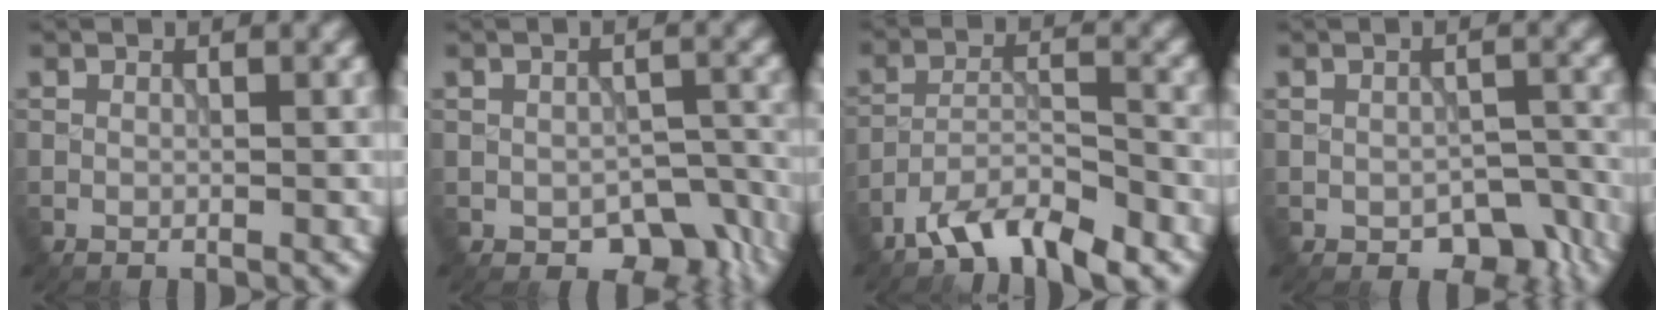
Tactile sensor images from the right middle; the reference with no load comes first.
{"total": 5.3, "force": [-2.6, 3.3, 3.2], "torque": [-0.035, -0.019, -0.030]}
{"total": 5.7, "force": [-4.6, 1.4, 3.2], "torque": [-0.055, 0.001, -0.086]}
{"total": 4.3, "force": [-2.2, 2.6, 2.6], "torque": [-0.031, -0.013, -0.026]}